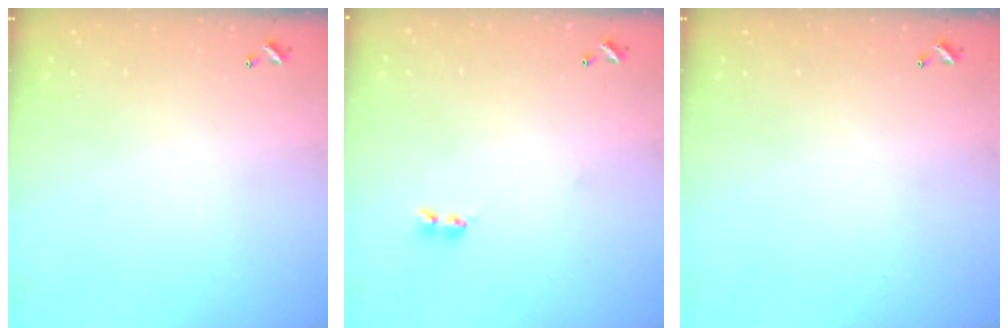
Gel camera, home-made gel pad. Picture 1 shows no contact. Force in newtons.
{"total": 2.2, "press": 2.1, "slide": 0.6}
{"total": 0.0}